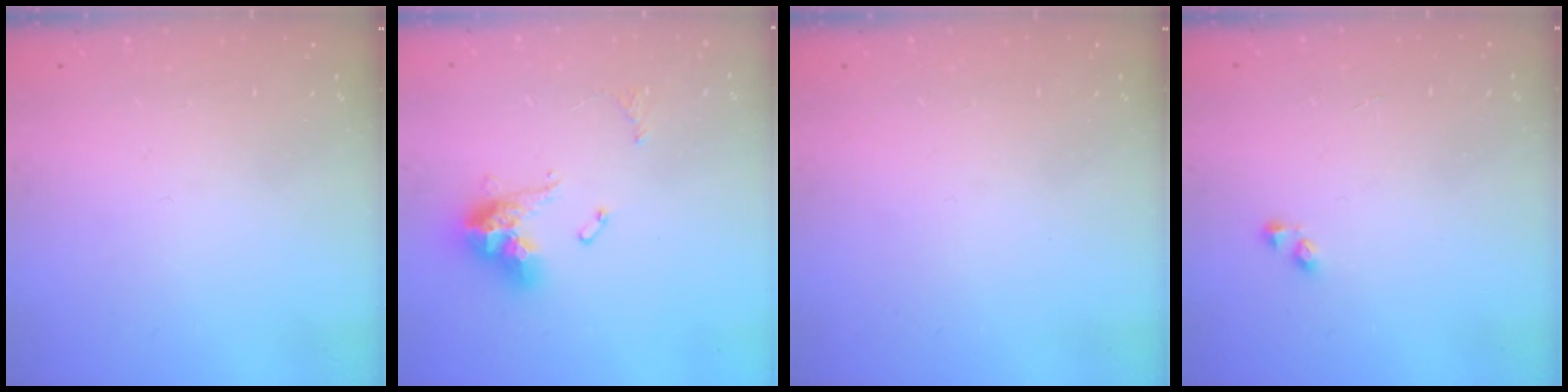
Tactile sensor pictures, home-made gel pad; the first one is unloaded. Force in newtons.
{"total": 11.9, "press": 11.8, "slide": 1.2}
{"total": 0.0}
{"total": 1.9, "press": 1.9, "slide": 0.3}